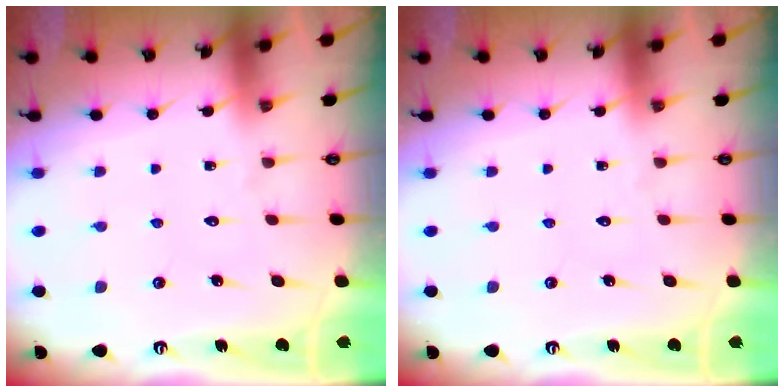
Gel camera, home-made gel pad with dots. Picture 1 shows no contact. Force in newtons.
{"total": 0.0}